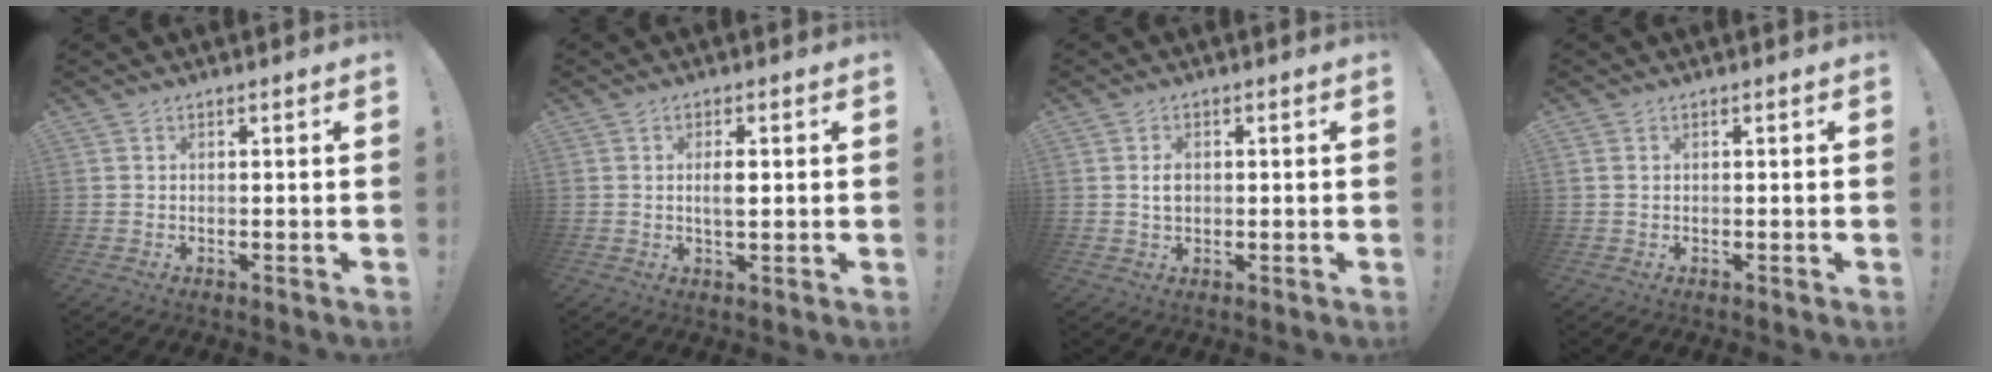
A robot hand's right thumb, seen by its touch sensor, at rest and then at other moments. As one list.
[{"total": 3.5, "force": [0.3, 1.3, 3.2], "torque": [-0.048, -0.003, 0.001]}, {"total": 2.8, "force": [0.1, 2.1, 1.9], "torque": [-0.028, 0.001, 0.001]}, {"total": 0.7, "force": [0.3, 0.5, 0.3], "torque": [-0.012, 0.004, 0.006]}]